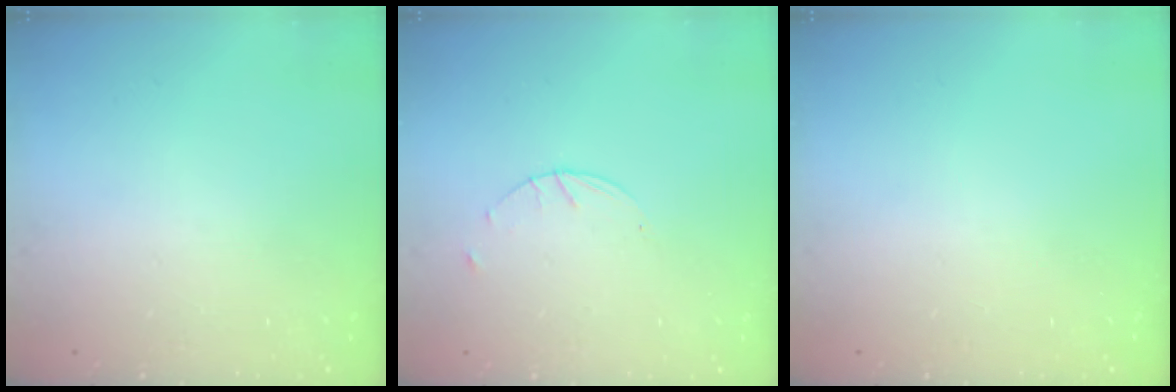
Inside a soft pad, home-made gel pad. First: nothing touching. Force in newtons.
{"total": 1.7, "press": 1.7, "slide": 0.3}
{"total": 0.0}